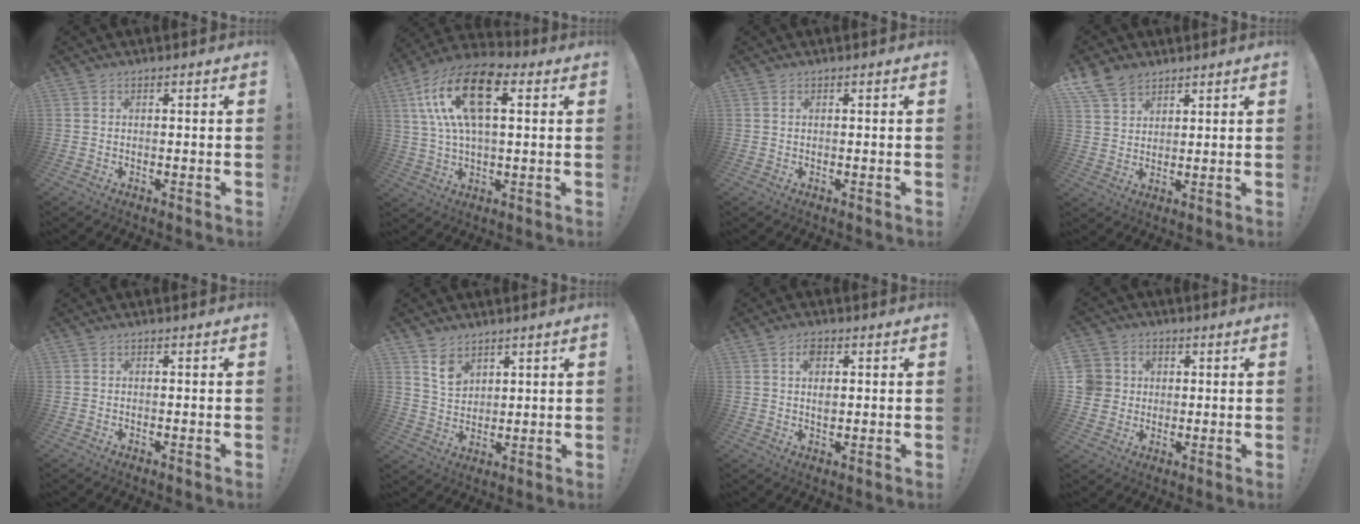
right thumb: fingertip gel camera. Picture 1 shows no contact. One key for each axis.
{"total": 18.0, "fx": 6.3, "fy": 8.7, "fz": 14.5, "tx": -0.267, "ty": 0.004, "tz": 0.106}
{"total": 0.0}
{"total": 8.3, "fx": 6.1, "fy": 5.0, "fz": 2.8, "tx": -0.055, "ty": -0.031, "tz": 0.121}
{"total": 0.0}
{"total": 7.1, "fx": 4.7, "fy": 4.9, "fz": 2.2, "tx": -0.029, "ty": -0.031, "tz": 0.089}
{"total": 3.9, "fx": 1.2, "fy": 2.1, "fz": 3.0, "tx": -0.040, "ty": -0.003, "tz": 0.016}
{"total": 7.7, "fx": 1.1, "fy": 7.4, "fz": 2.1, "tx": -0.047, "ty": 0.003, "tz": 0.027}